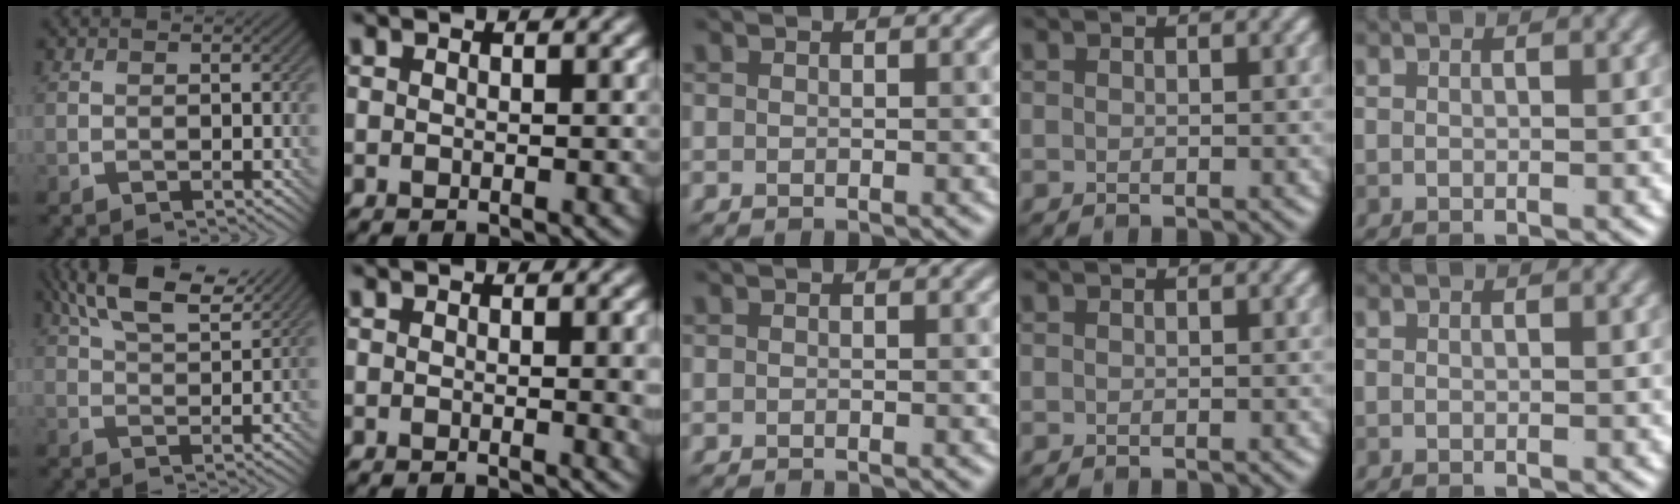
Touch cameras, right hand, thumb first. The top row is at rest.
{"thumb": {"total": 9.5, "force": [6.0, 3.3, 6.5], "torque": [-0.135, 0.016, 0.115]}, "index": {"total": 2.4, "force": [0.1, 0.6, 2.3], "torque": [-0.024, -0.002, 0.000]}, "middle": {"total": 1.3, "force": [-1.2, 0.2, 0.4], "torque": [0.006, -0.004, -0.019]}}